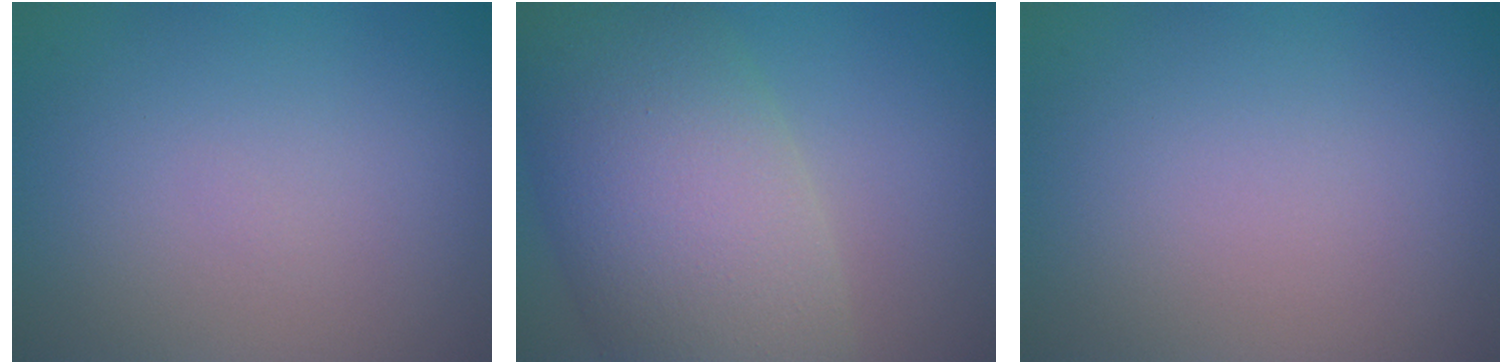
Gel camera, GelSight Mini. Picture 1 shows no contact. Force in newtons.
{"total": 11.5, "press": 11.5, "slide": 0.8}
{"total": 0.0}